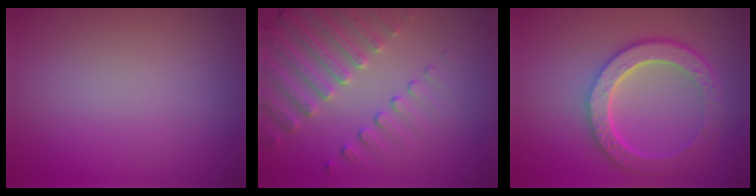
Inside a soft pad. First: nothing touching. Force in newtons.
{"total": 4.5, "press": 3.5, "slide": 2.8}
{"total": 6.0, "press": 4.5, "slide": 4.0}